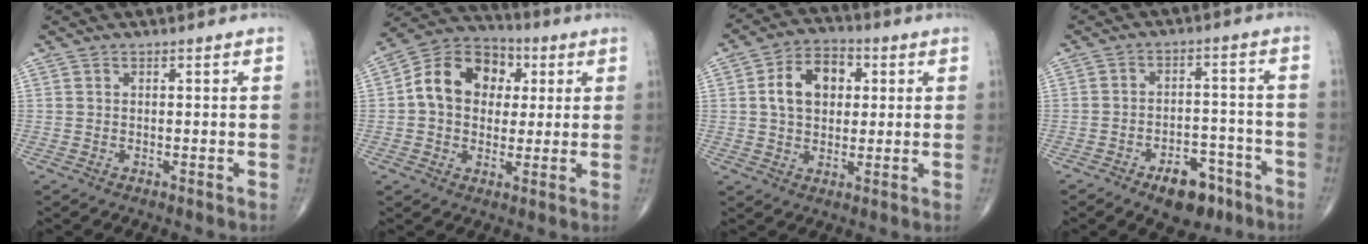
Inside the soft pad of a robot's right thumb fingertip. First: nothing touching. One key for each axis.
{"total": 13.8, "fx": 2.2, "fy": 10.7, "fz": 8.4, "tx": -0.111, "ty": 0.021, "tz": 0.027}
{"total": 10.5, "fx": 2.1, "fy": 7.3, "fz": 7.3, "tx": -0.102, "ty": 0.011, "tz": 0.029}
{"total": 9.1, "fx": -5.6, "fy": 4.9, "fz": 5.2, "tx": -0.049, "ty": 0.040, "tz": -0.079}